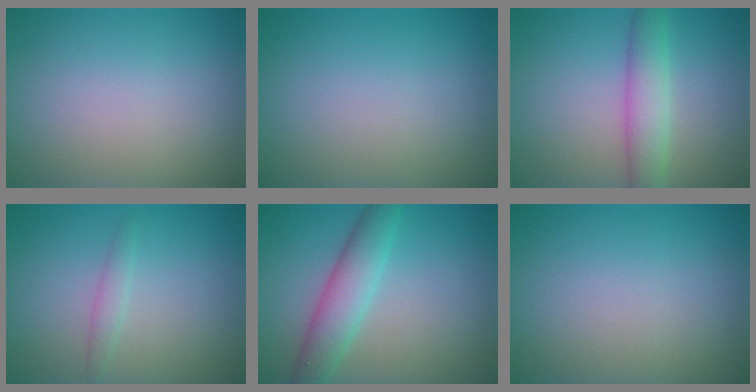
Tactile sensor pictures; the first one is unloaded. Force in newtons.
{"total": 0.0}
{"total": 3.6, "press": 3.6, "slide": 0.1}
{"total": 1.1, "press": 1.1, "slide": 0.0}
{"total": 4.3, "press": 4.3, "slide": 0.2}
{"total": 0.0}